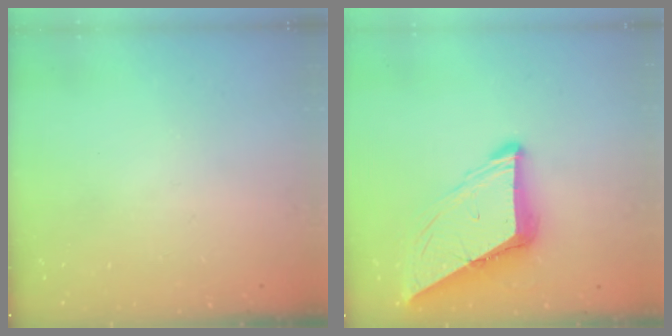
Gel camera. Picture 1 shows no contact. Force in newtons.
{"total": 10.6, "press": 10.5, "slide": 1.3}